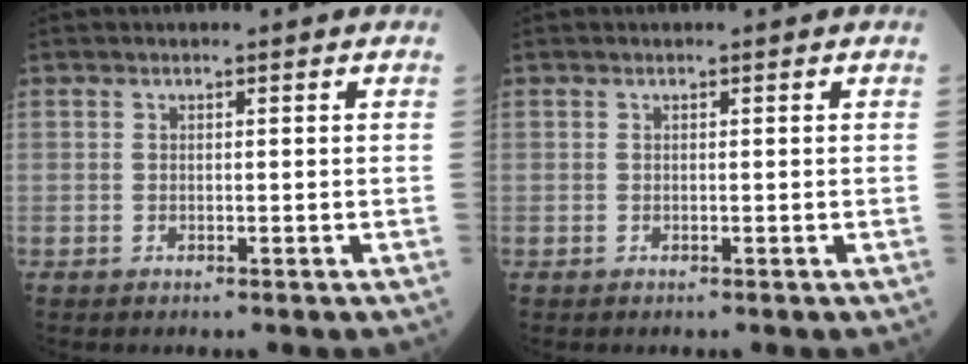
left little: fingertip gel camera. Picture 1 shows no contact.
{"total": 0.0}